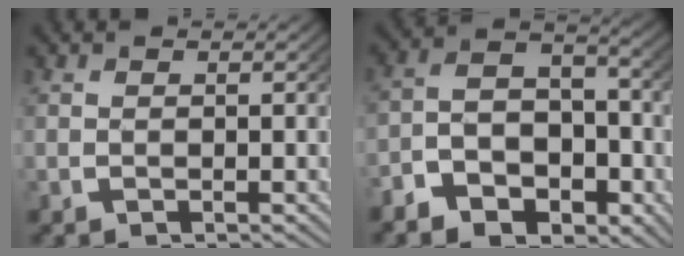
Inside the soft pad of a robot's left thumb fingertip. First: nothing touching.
{"total": 9.0, "force": [-3.2, 6.8, 5.0], "torque": [-0.084, -0.027, -0.051]}